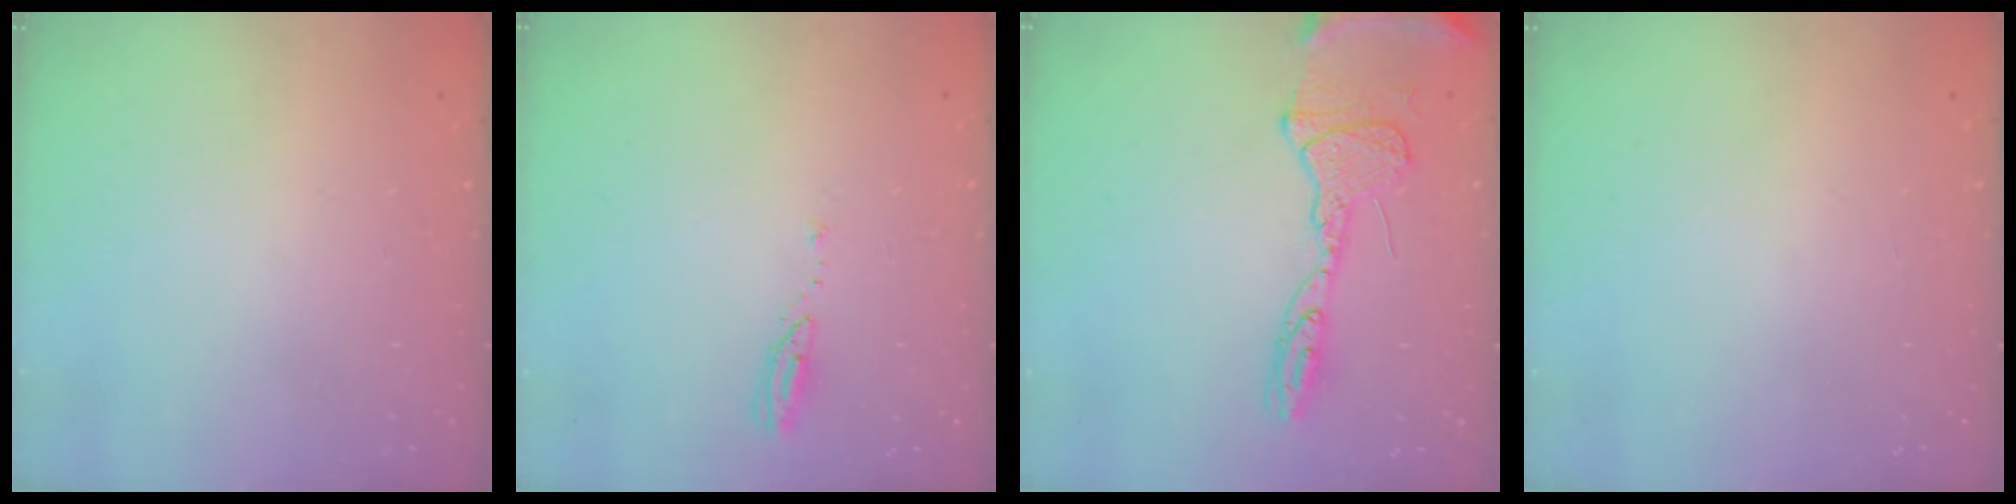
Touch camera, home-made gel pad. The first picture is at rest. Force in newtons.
{"total": 3.0, "press": 2.9, "slide": 0.3}
{"total": 15.5, "press": 15.4, "slide": 1.2}
{"total": 0.0}